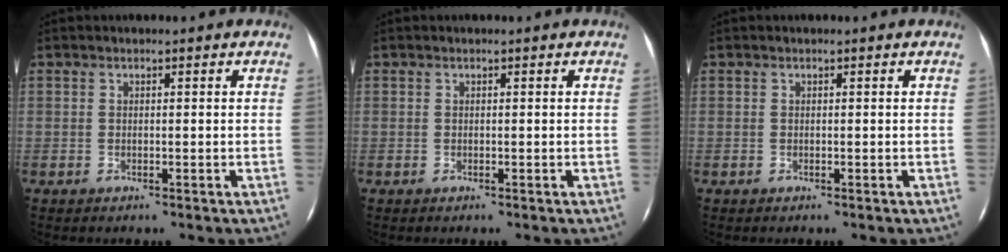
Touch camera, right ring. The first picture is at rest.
{"total": 0.0}
{"total": 0.0}